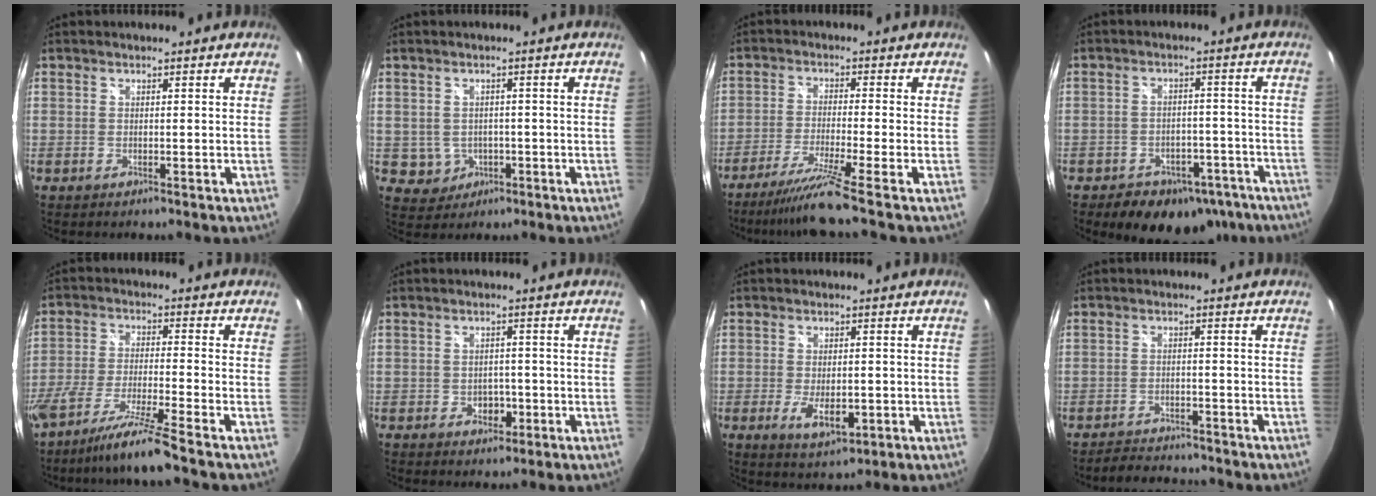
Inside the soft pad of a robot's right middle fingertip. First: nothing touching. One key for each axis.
{"total": 4.4, "fx": -0.8, "fy": 4.2, "fz": 1.1, "tx": -0.031, "ty": 0.006, "tz": 0.001}
{"total": 8.1, "fx": -6.5, "fy": -2.7, "fz": 4.1, "tx": -0.092, "ty": -0.019, "tz": -0.113}
{"total": 14.4, "fx": -10.1, "fy": 8.7, "fz": 5.6, "tx": -0.112, "ty": 0.019, "tz": -0.109}
{"total": 10.6, "fx": -8.7, "fy": -1.9, "fz": 5.7, "tx": -0.118, "ty": -0.023, "tz": -0.154}
{"total": 3.5, "fx": -1.3, "fy": 2.9, "fz": 1.5, "tx": -0.027, "ty": 0.001, "tz": -0.013}
{"total": 5.9, "fx": -1.8, "fy": 2.9, "fz": 4.9, "tx": -0.094, "ty": -0.016, "tz": -0.024}
{"total": 5.9, "fx": -5.6, "fy": 1.5, "fz": 1.0, "tx": -0.038, "ty": 0.002, "tz": -0.085}